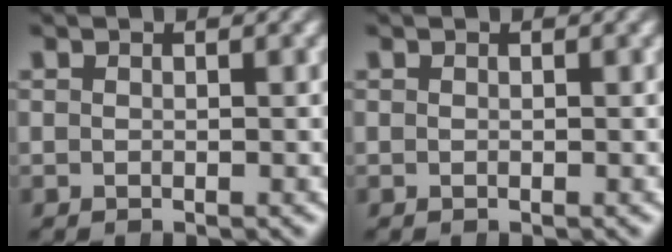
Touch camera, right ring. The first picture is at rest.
{"total": 0.0}